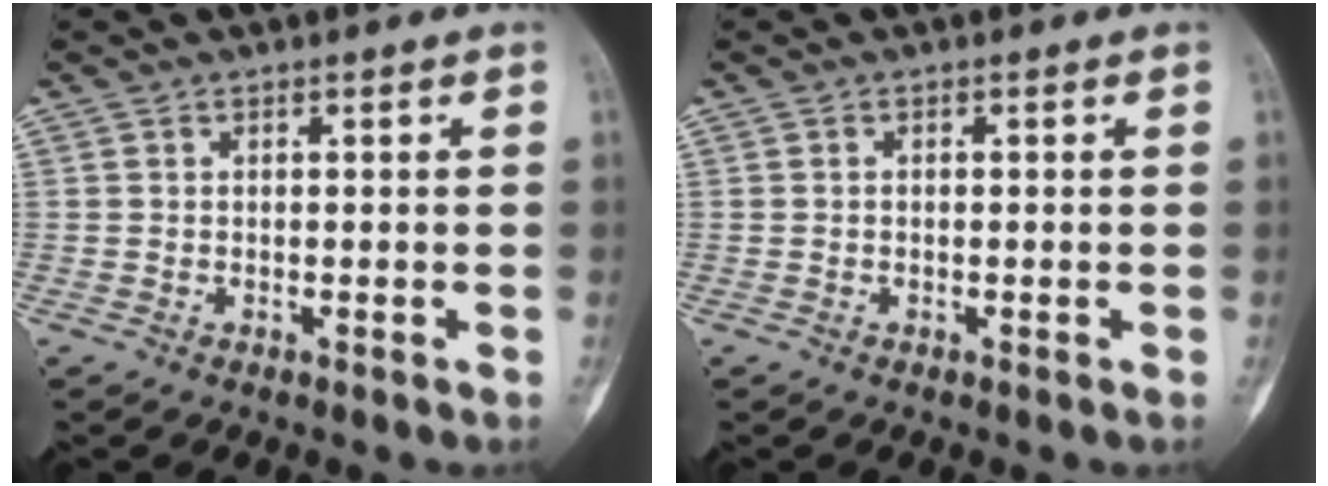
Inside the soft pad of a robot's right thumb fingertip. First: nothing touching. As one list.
[{"total": 0.0}]